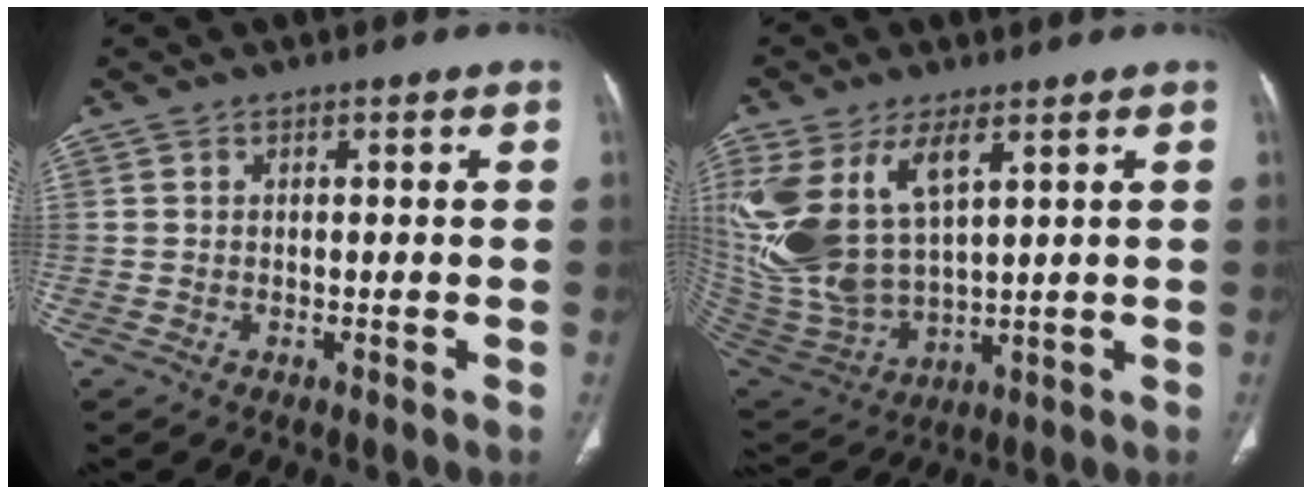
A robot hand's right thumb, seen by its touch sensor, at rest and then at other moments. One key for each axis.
{"total": 17.7, "fx": 6.6, "fy": 8.8, "fz": 13.9, "tx": -0.294, "ty": -0.024, "tz": 0.149}